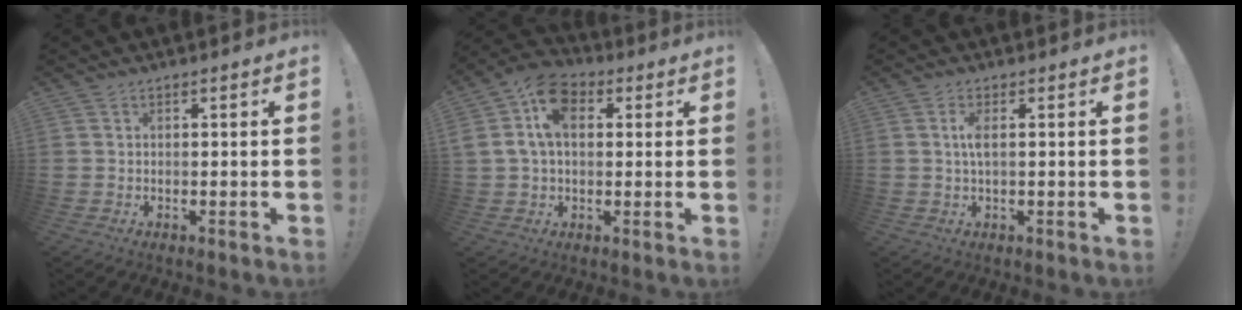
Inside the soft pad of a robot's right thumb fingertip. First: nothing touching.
{"total": 12.3, "force": [3.5, 8.5, 8.3], "torque": [-0.156, 0.006, 0.067]}
{"total": 3.3, "force": [0.4, 0.8, 3.2], "torque": [-0.056, 0.000, 0.003]}